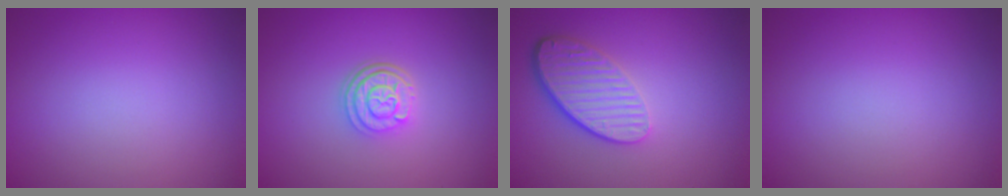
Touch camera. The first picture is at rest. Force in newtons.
{"total": 3.1, "press": 2.4, "slide": 2.0}
{"total": 4.4, "press": 3.4, "slide": 2.9}
{"total": 0.0}